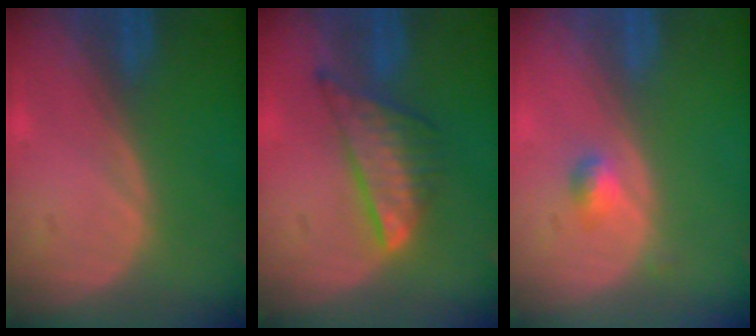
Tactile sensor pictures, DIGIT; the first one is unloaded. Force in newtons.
{"total": 7.4, "press": 6.5, "slide": 3.6}
{"total": 2.0, "press": 1.8, "slide": 0.8}